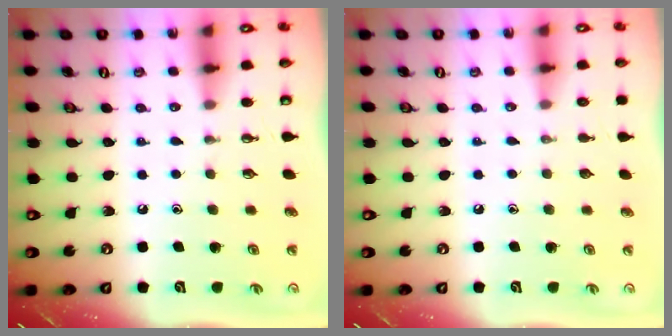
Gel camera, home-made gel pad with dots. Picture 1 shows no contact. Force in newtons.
{"total": 0.0}